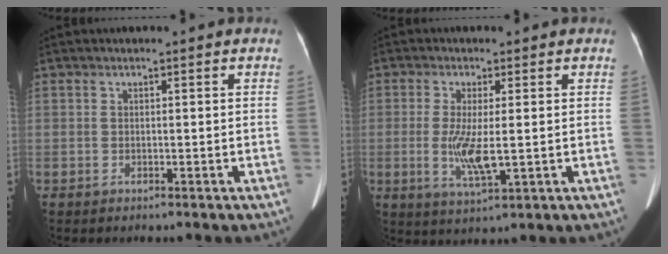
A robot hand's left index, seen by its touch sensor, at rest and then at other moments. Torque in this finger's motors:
{"motor_torque": [0.15, -0.08, 0.18, 0.07]}